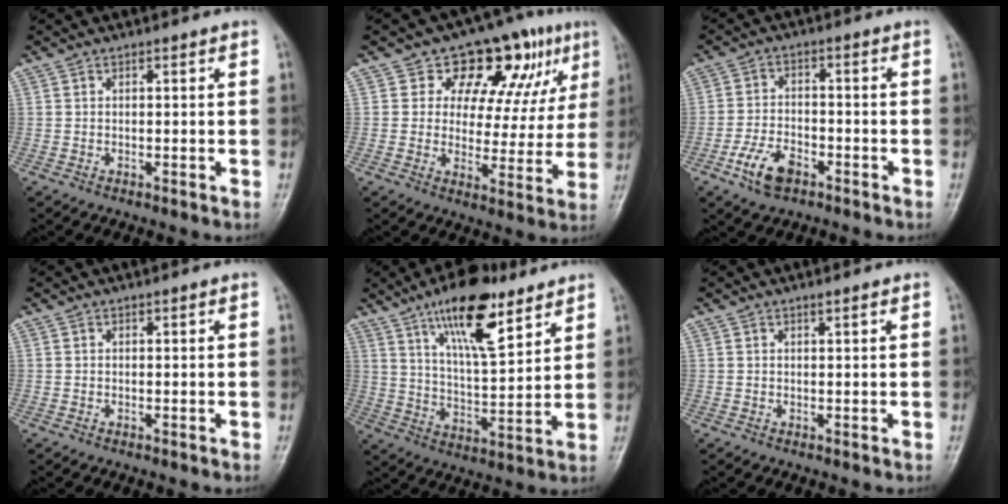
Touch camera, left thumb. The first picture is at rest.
{"total": 15.5, "force": [7.9, 9.1, 9.8], "torque": [-0.066, -0.015, 0.109]}
{"total": 6.9, "force": [-3.7, 3.9, 4.3], "torque": [-0.079, 0.017, -0.070]}
{"total": 0.0}
{"total": 15.3, "force": [9.4, 5.2, 11.0], "torque": [-0.156, -0.049, 0.159]}
{"total": 0.6, "force": [0.4, 0.0, 0.4], "torque": [-0.007, -0.002, 0.008]}